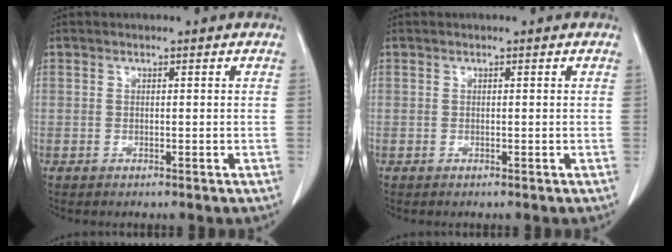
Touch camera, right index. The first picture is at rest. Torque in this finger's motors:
{"motor_torque": [0.00, 0.00, 0.00, 0.00]}